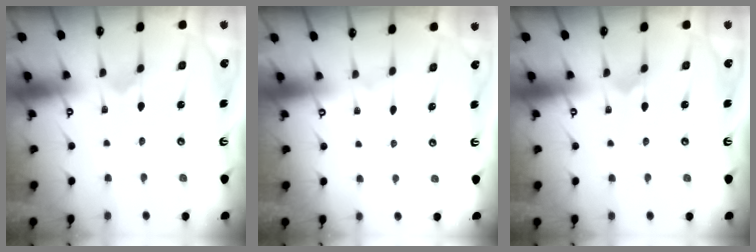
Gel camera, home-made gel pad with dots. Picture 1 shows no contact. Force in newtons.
{"total": 0.0}
{"total": 0.0}